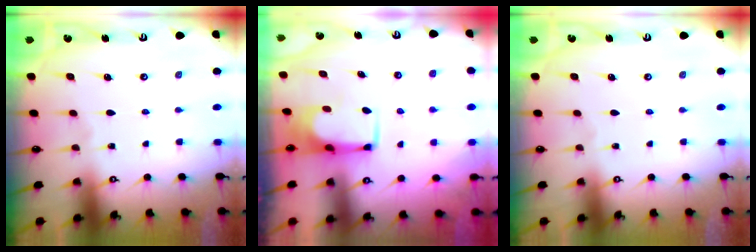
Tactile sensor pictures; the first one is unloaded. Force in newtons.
{"total": 1.5, "press": 1.5, "slide": 0.2}
{"total": 0.0}